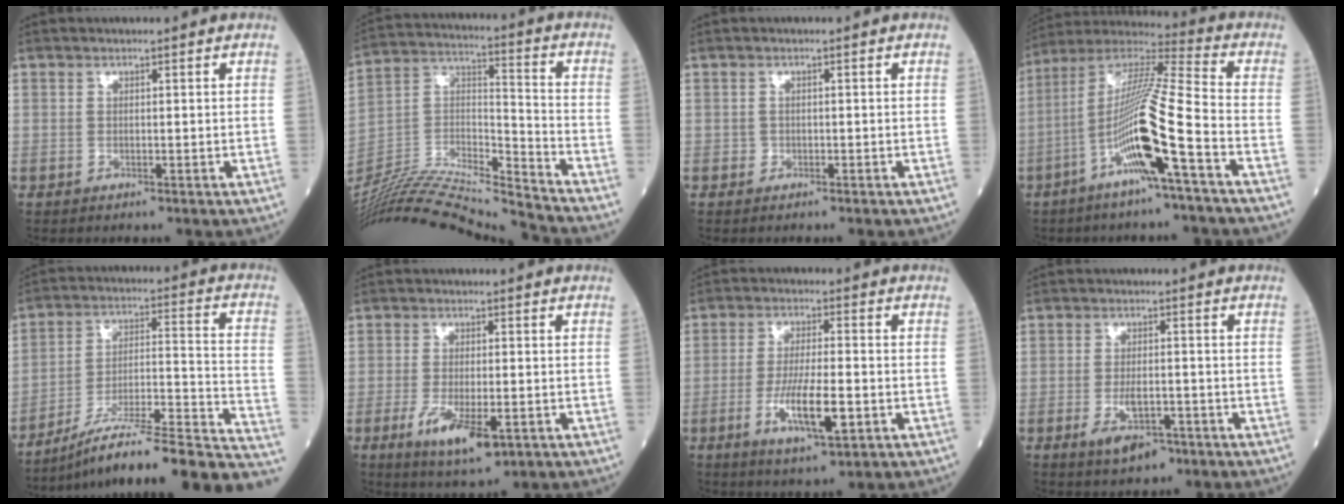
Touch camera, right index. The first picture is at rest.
{"total": 23.5, "force": [-22.3, -0.9, 7.2], "torque": [-0.158, -0.001, -0.382]}
{"total": 0.6, "force": [-0.3, 0.5, -0.1], "torque": [0.001, 0.005, -0.006]}
{"total": 14.8, "force": [-5.5, -0.7, 13.7], "torque": [-0.267, 0.005, -0.108]}
{"total": 24.0, "force": [-19.5, 1.5, 13.8], "torque": [-0.138, 0.020, -0.297]}
{"total": 7.5, "force": [-3.0, 2.1, 6.5], "torque": [-0.125, -0.017, -0.042]}
{"total": 8.8, "force": [-2.8, 1.5, 8.2], "torque": [-0.155, -0.011, -0.048]}
{"total": 4.8, "force": [-2.6, 2.0, 3.4], "torque": [-0.066, -0.002, -0.036]}